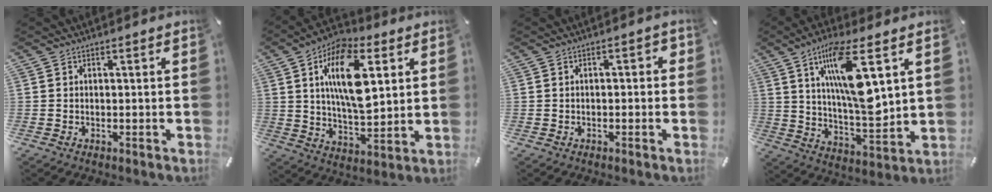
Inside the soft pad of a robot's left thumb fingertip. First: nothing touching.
{"total": 17.0, "force": [5.5, 8.6, 13.5], "torque": [-0.246, -0.012, 0.090]}
{"total": 1.8, "force": [-0.8, 1.0, 1.3], "torque": [-0.024, 0.006, -0.017]}
{"total": 17.6, "force": [7.2, 4.7, 15.3], "torque": [-0.301, -0.032, 0.106]}